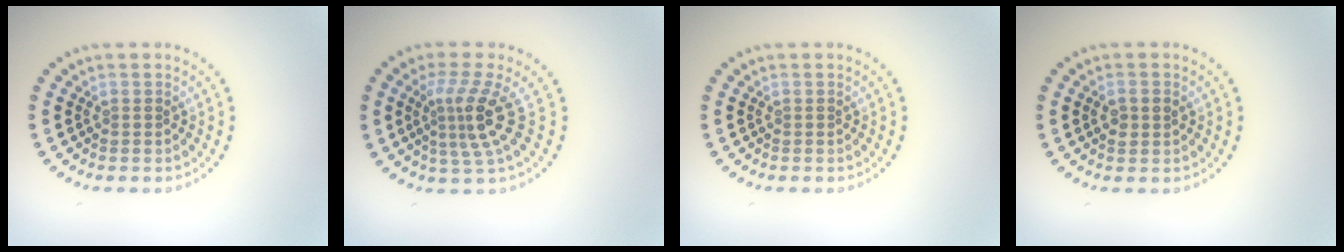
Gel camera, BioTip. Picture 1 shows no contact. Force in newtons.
{"total": 3.8, "press": 2.6, "slide": 2.8}
{"total": 0.0}
{"total": 1.5, "press": 1.4, "slide": 0.3}